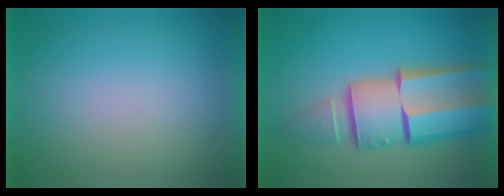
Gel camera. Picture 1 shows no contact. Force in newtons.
{"total": 10.5}